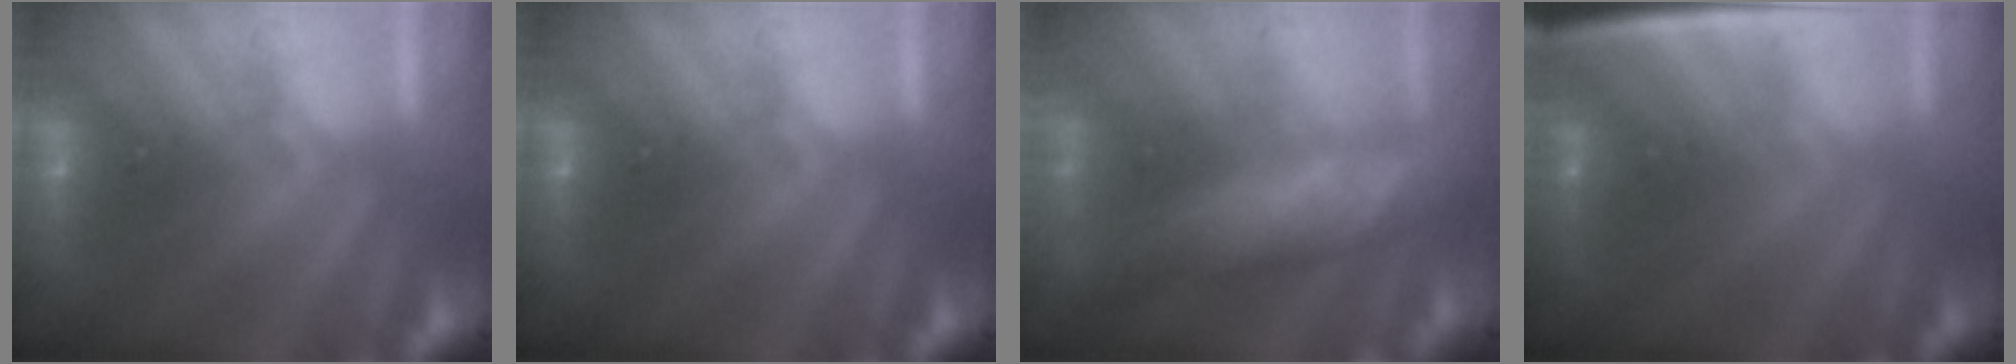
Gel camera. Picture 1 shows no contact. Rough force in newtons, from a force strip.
{"total": 0.0}
{"total": 7.8}
{"total": 2.5}